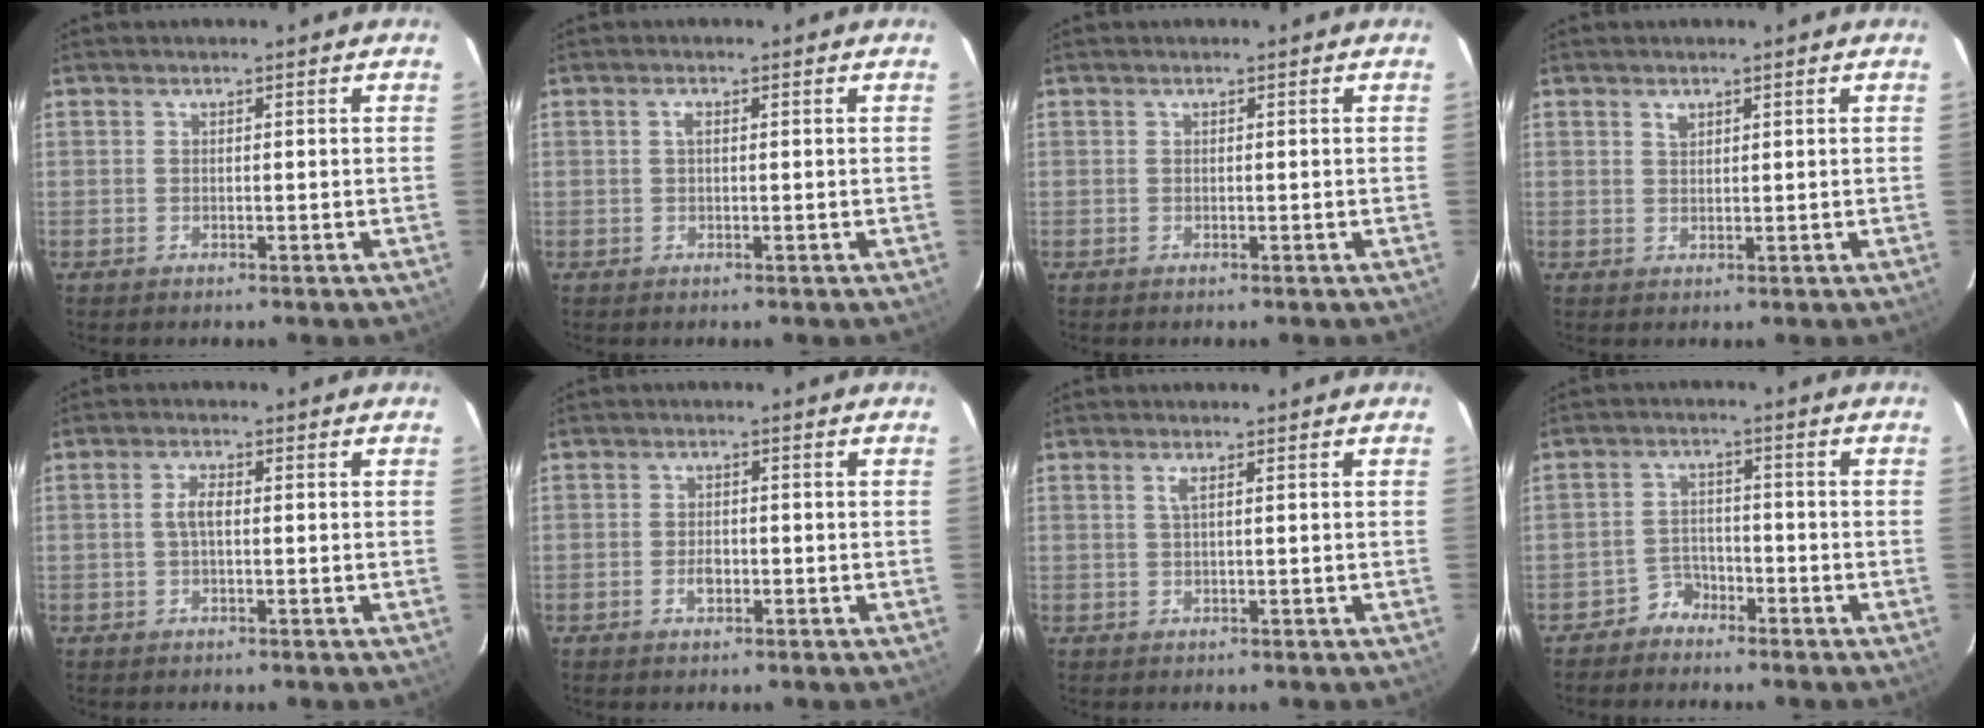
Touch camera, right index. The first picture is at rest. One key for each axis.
{"total": 1.0, "fx": 0.2, "fy": 0.4, "fz": 0.9, "tx": -0.018, "ty": 0.003, "tz": 0.002}
{"total": 0.0}
{"total": 1.4, "fx": 0.9, "fy": 0.8, "fz": 0.7, "tx": -0.010, "ty": 0.003, "tz": 0.017}
{"total": 2.5, "fx": 0.0, "fy": 0.9, "fz": 2.4, "tx": -0.050, "ty": 0.006, "tz": 0.000}
{"total": 2.4, "fx": -0.9, "fy": 1.5, "fz": 1.6, "tx": -0.030, "ty": 0.001, "tz": -0.016}
{"total": 1.0, "fx": 0.4, "fy": 0.2, "fz": 1.0, "tx": -0.020, "ty": 0.002, "tz": 0.006}
{"total": 3.6, "fx": -3.0, "fy": 2.0, "fz": -0.2, "tx": 0.003, "ty": 0.014, "tz": -0.055}